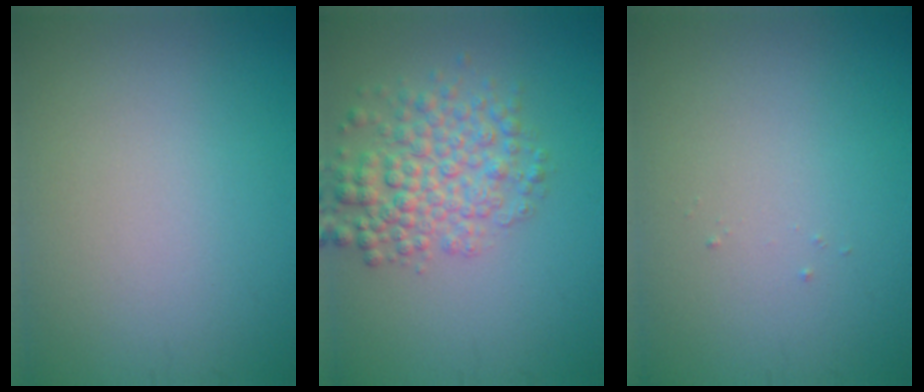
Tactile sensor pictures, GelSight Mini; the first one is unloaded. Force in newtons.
{"total": 5.0, "press": 5.0, "slide": 0.2}
{"total": 0.0}